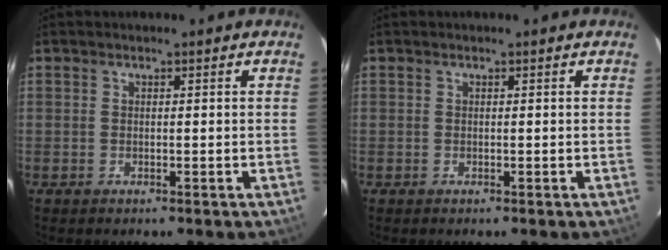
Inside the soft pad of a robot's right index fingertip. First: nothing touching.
{"total": 0.0}